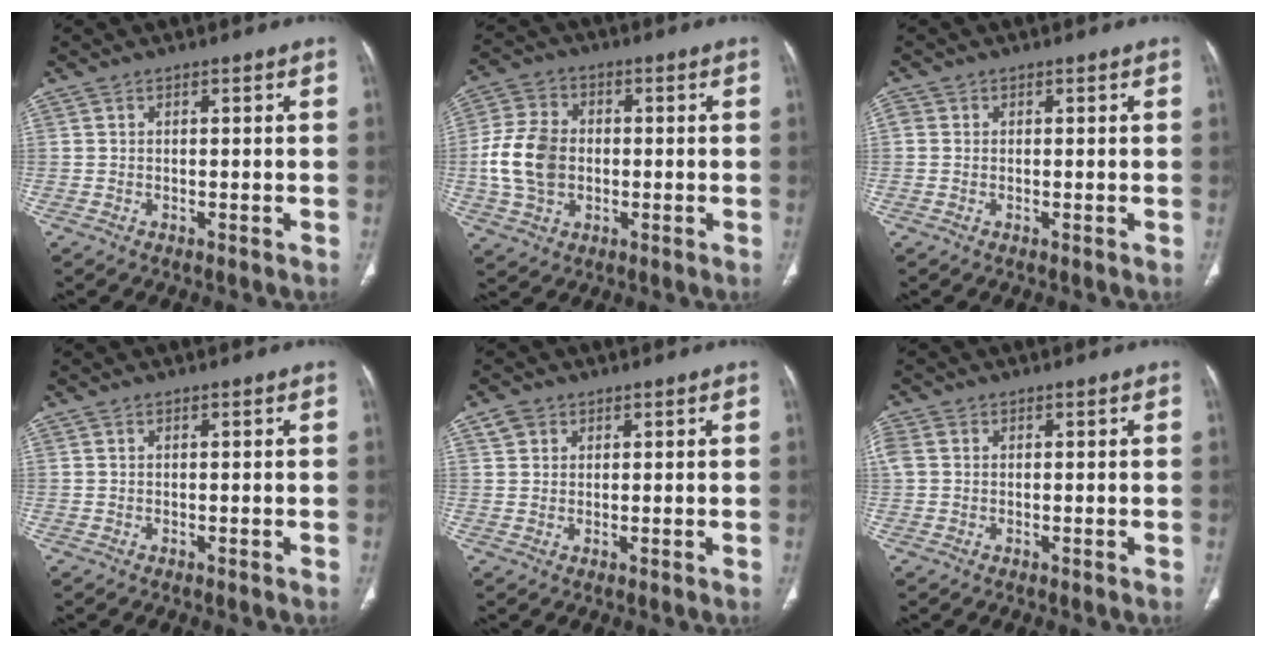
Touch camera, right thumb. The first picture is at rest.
{"total": 11.4, "force": [-0.7, 8.4, 7.6], "torque": [-0.139, 0.012, -0.015]}
{"total": 1.0, "force": [0.0, 0.9, 0.4], "torque": [-0.003, 0.001, -0.002]}
{"total": 0.0}
{"total": 2.6, "force": [1.3, 2.1, 0.7], "torque": [-0.002, -0.001, 0.022]}
{"total": 2.4, "force": [0.3, 1.9, 1.4], "torque": [-0.048, 0.011, 0.008]}